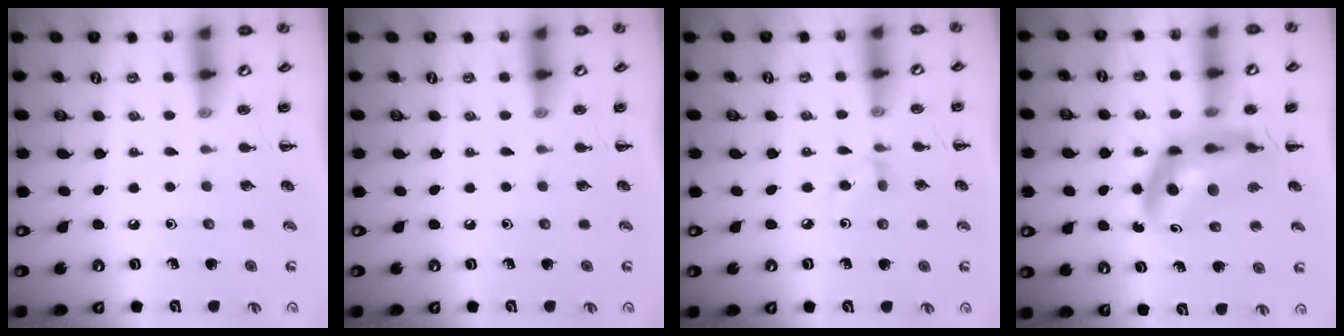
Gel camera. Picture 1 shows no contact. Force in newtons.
{"total": 0.0}
{"total": 5.4, "press": 5.1, "slide": 1.9}
{"total": 10.6, "press": 10.1, "slide": 3.1}